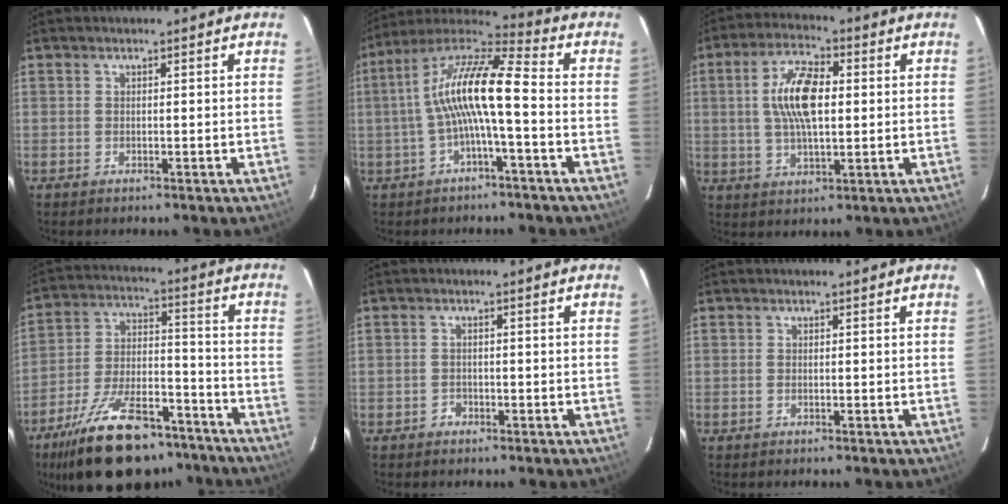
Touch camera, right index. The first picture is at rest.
{"total": 12.6, "force": [-1.5, 1.8, 12.4], "torque": [-0.243, 0.022, -0.033]}
{"total": 10.8, "force": [1.3, 4.5, 9.8], "torque": [-0.187, 0.013, 0.024]}
{"total": 23.7, "force": [-17.3, 10.1, 12.7], "torque": [-0.240, 0.001, -0.260]}
{"total": 1.6, "force": [-1.0, 1.2, 0.0], "torque": [0.000, 0.006, -0.015]}
{"total": 0.0}